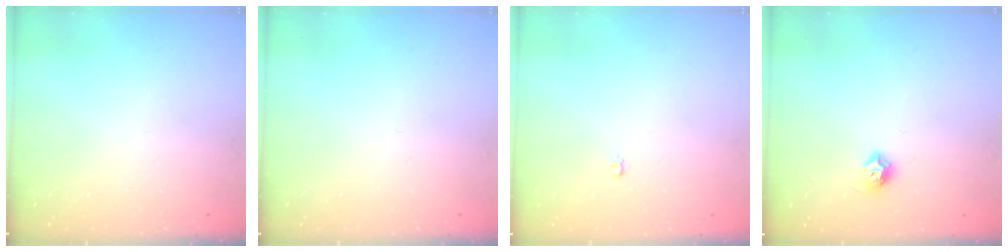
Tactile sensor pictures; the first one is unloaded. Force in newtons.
{"total": 0.0}
{"total": 2.2, "press": 2.2, "slide": 0.2}
{"total": 6.8, "press": 6.7, "slide": 0.8}